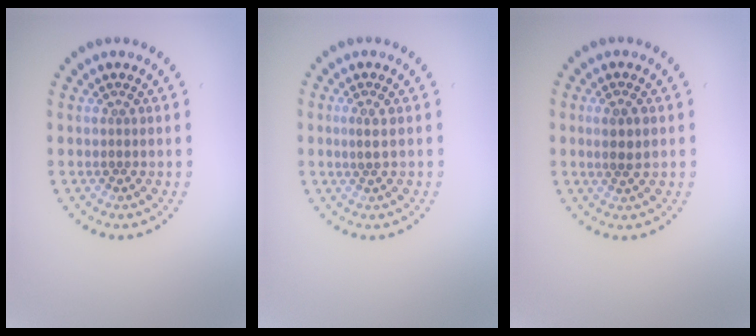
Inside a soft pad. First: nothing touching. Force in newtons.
{"total": 1.0, "press": 0.8, "slide": 0.6}
{"total": 1.5, "press": 1.4, "slide": 0.7}